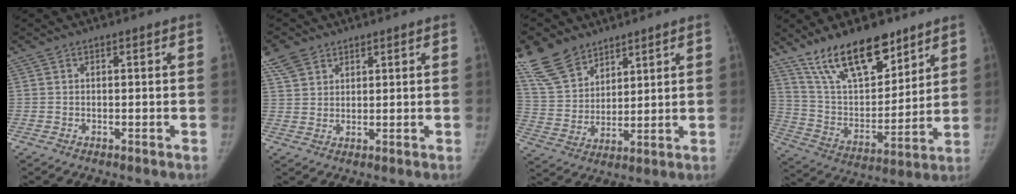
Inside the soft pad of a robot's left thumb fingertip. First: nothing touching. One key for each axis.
{"total": 5.4, "fx": 3.7, "fy": 3.4, "fz": 2.0, "tx": -0.032, "ty": -0.005, "tz": 0.080}
{"total": 13.3, "fx": 9.6, "fy": 7.5, "fz": 5.4, "tx": -0.088, "ty": -0.032, "tz": 0.198}
{"total": 19.5, "fx": 13.9, "fy": 8.0, "fz": 11.1, "tx": -0.146, "ty": -0.072, "tz": 0.254}